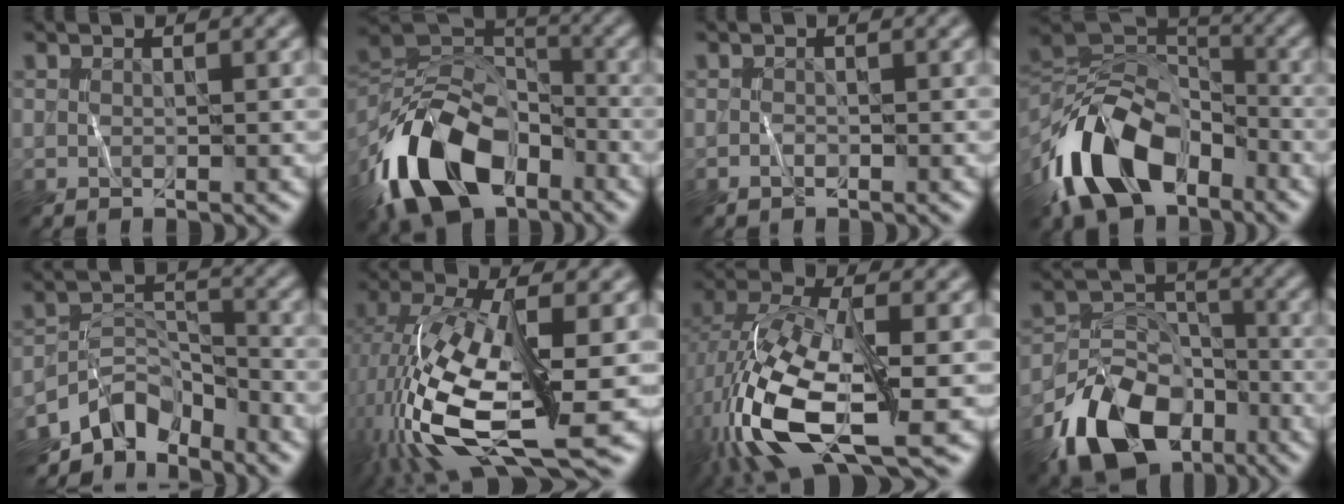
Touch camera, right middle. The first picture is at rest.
{"total": 14.0, "force": [-7.4, 8.2, 8.6], "torque": [-0.175, -0.004, -0.148]}
{"total": 0.7, "force": [-0.4, 0.4, 0.3], "torque": [-0.004, -0.001, -0.008]}
{"total": 12.6, "force": [-6.5, 7.4, 7.8], "torque": [-0.149, 0.000, -0.131]}
{"total": 6.6, "force": [-5.1, 3.4, 2.5], "torque": [-0.030, -0.003, -0.102]}
{"total": 13.9, "force": [-2.9, 5.2, 12.5], "torque": [-0.261, -0.004, -0.057]}
{"total": 12.4, "force": [-3.9, 5.0, 10.6], "torque": [-0.228, -0.007, -0.081]}
{"total": 10.9, "force": [-6.4, 6.8, 5.7], "torque": [-0.109, -0.012, -0.124]}